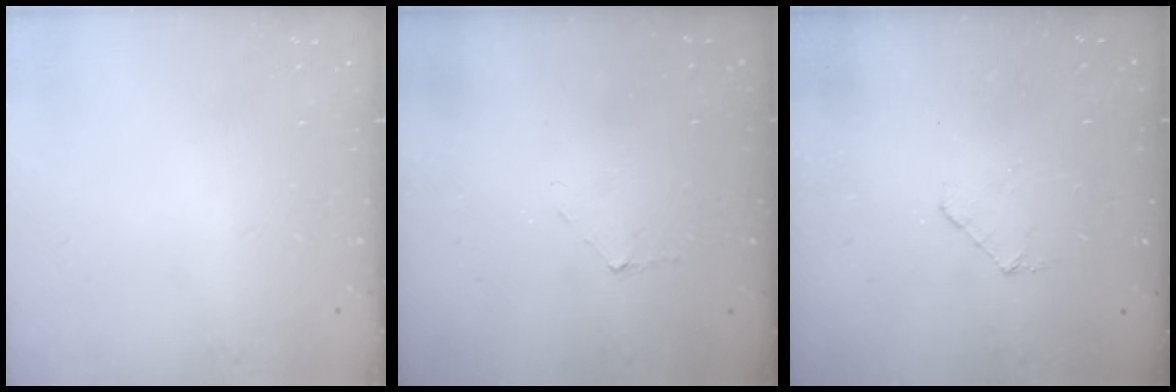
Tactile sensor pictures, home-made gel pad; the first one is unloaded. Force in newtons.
{"total": 3.6, "press": 3.6, "slide": 0.3}
{"total": 6.2, "press": 6.1, "slide": 0.6}